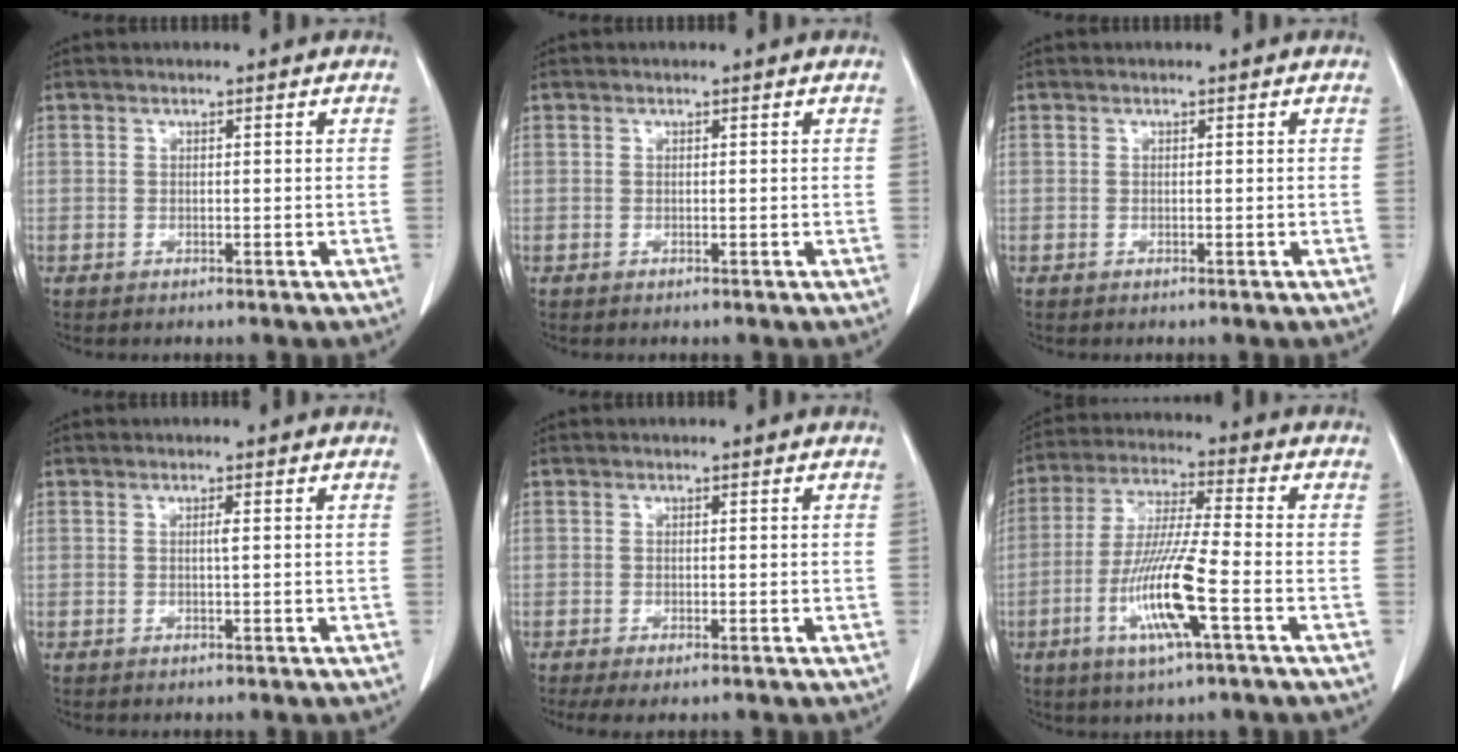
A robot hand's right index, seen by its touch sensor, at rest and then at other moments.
{"total": 0.0}
{"total": 0.0}
{"total": 0.7, "force": [0.1, -0.1, 0.7], "torque": [-0.012, -0.001, 0.000]}
{"total": 2.4, "force": [-1.5, 0.6, 1.8], "torque": [-0.032, -0.008, -0.024]}
{"total": 12.4, "force": [-4.4, 0.2, 11.6], "torque": [-0.236, -0.013, -0.085]}